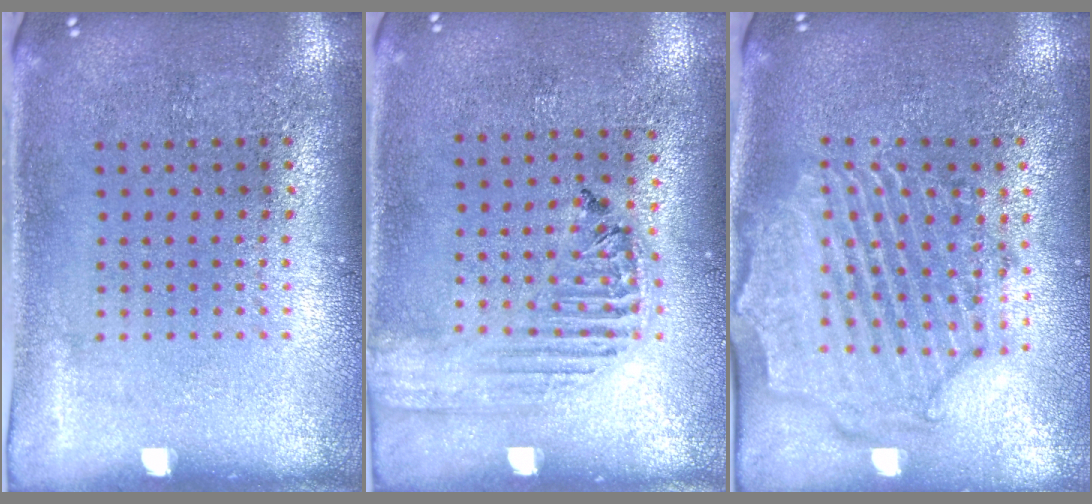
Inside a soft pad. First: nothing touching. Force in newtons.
{"total": 1.6, "press": 1.6, "slide": 0.4}
{"total": 2.3, "press": 2.2, "slide": 0.9}